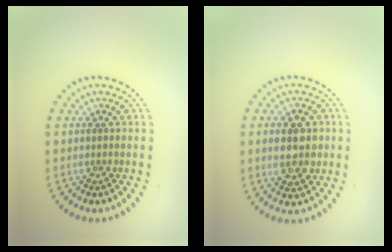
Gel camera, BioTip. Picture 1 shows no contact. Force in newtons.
{"total": 4.3, "press": 4.2, "slide": 0.5}